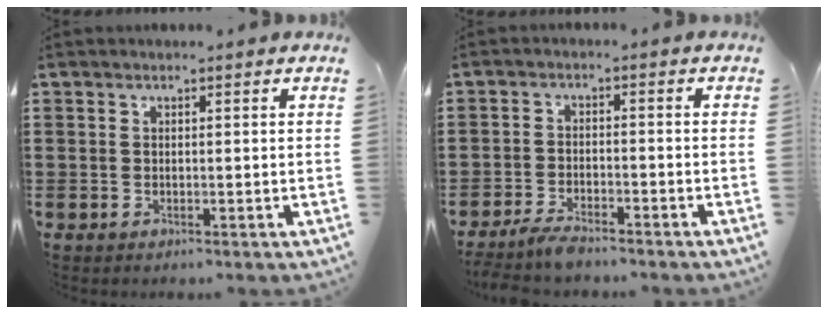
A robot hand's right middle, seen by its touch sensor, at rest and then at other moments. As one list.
[{"total": 3.1, "force": [-2.8, 0.3, 1.2], "torque": [-0.037, 0.000, -0.061]}]